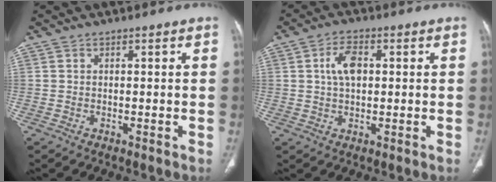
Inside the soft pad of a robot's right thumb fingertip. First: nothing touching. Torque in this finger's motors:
{"motor_torque": [0.19, 0.18, 0.53, 0.17, 0.02]}